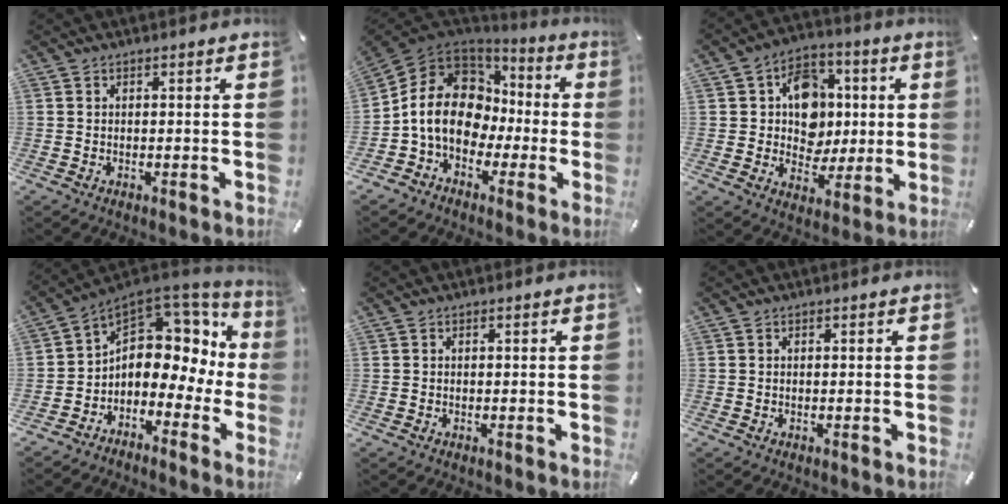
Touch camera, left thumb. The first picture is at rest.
{"total": 14.9, "force": [-1.9, 12.4, 8.0], "torque": [-0.170, 0.018, -0.032]}
{"total": 12.4, "force": [1.2, 10.8, 5.8], "torque": [-0.082, 0.005, 0.029]}
{"total": 7.9, "force": [1.3, 6.5, 4.2], "torque": [-0.068, -0.027, 0.025]}
{"total": 0.0}
{"total": 0.0}